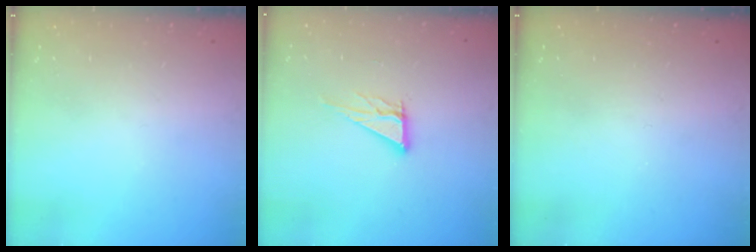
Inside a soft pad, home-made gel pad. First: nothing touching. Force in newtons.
{"total": 9.0, "press": 8.9, "slide": 0.7}
{"total": 0.0}